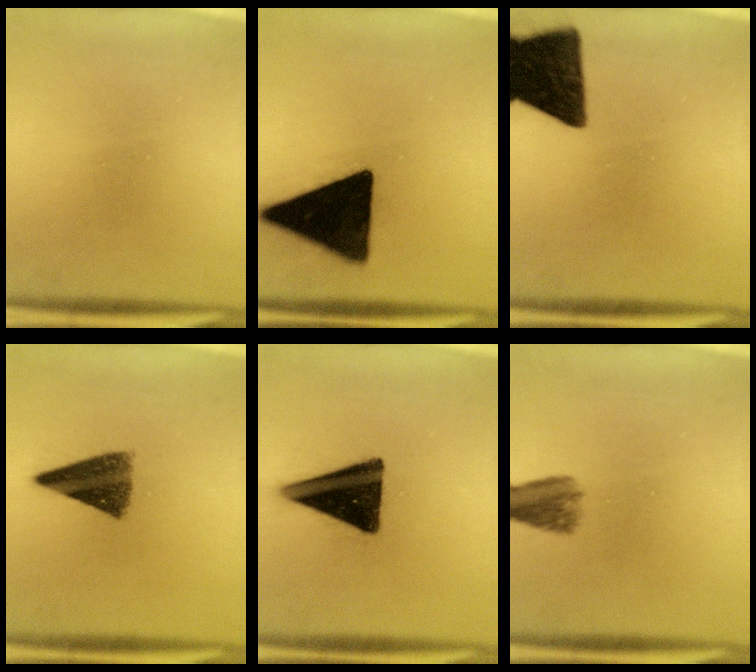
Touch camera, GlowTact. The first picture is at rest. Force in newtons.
{"total": 18.8}
{"total": 15.1}
{"total": 8.7}
{"total": 15.8}
{"total": 4.0}